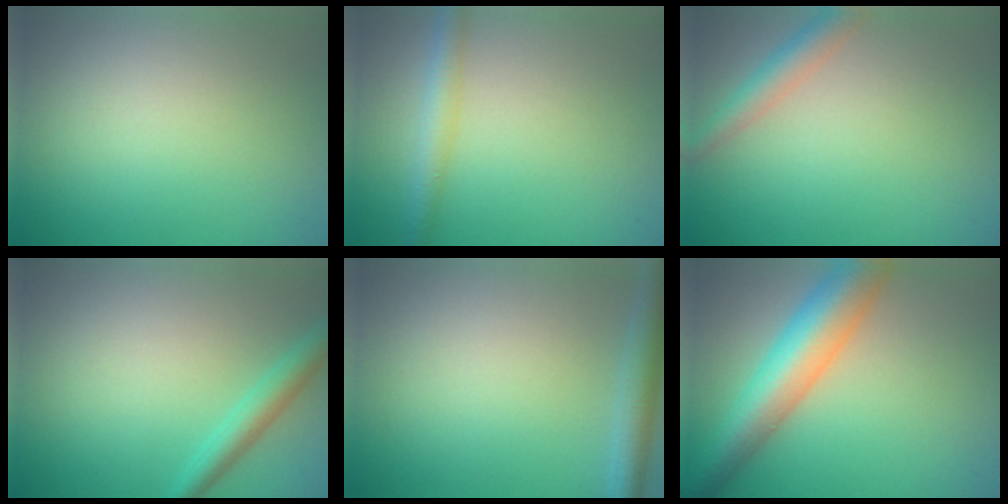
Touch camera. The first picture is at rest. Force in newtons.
{"total": 2.9, "press": 2.9, "slide": 0.1}
{"total": 2.8, "press": 2.8, "slide": 0.2}
{"total": 2.6, "press": 2.6, "slide": 0.2}
{"total": 3.2, "press": 3.2, "slide": 0.2}
{"total": 8.4, "press": 8.4, "slide": 0.3}